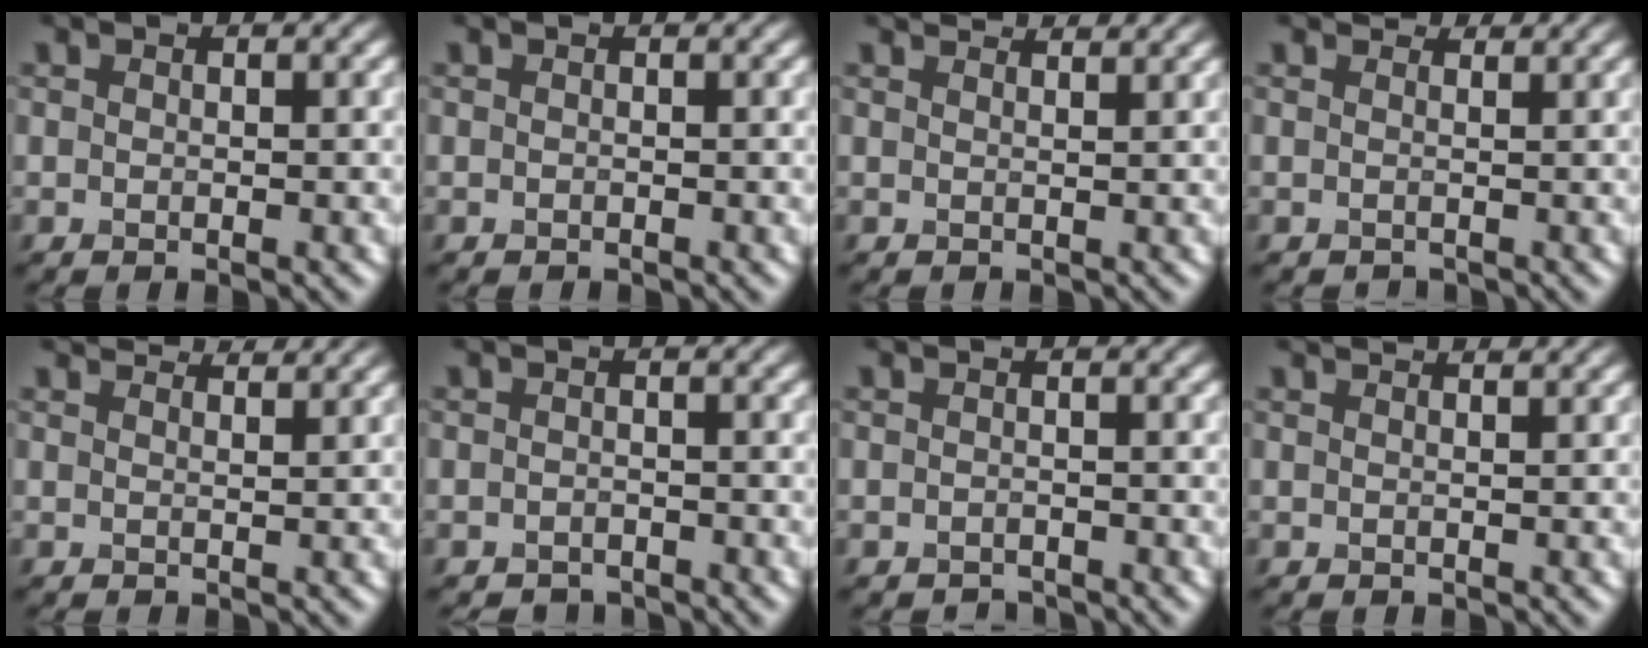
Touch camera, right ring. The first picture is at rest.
{"total": 0.0}
{"total": 3.2, "force": [3.1, 0.5, 0.9], "torque": [-0.015, 0.008, 0.037]}
{"total": 2.0, "force": [1.6, 1.1, 0.2], "torque": [-0.006, -0.003, 0.019]}
{"total": 4.1, "force": [3.9, 0.5, 1.1], "torque": [-0.017, 0.007, 0.045]}
{"total": 1.3, "force": [-1.2, 0.4, -0.2], "torque": [0.006, -0.002, -0.022]}
{"total": 1.4, "force": [-1.3, 0.2, -0.2], "torque": [0.004, -0.006, -0.023]}
{"total": 2.6, "force": [2.4, 0.6, 0.9], "torque": [-0.004, 0.006, 0.021]}